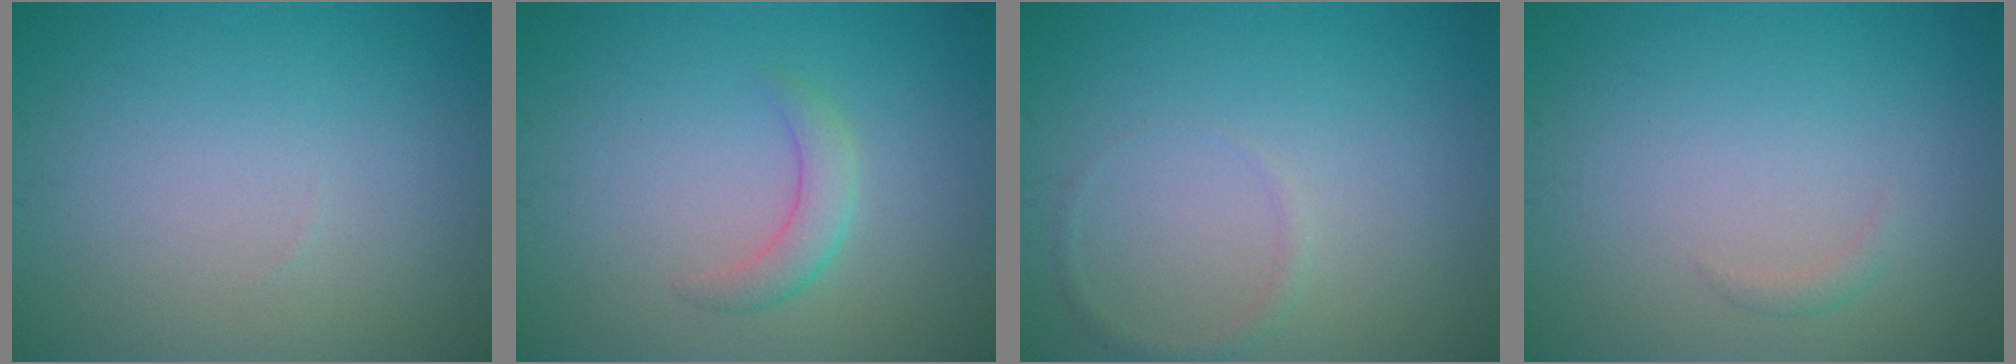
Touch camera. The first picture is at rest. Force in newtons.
{"total": 2.2, "press": 2.2, "slide": 0.2}
{"total": 0.8, "press": 0.8, "slide": 0.0}
{"total": 0.7, "press": 0.7, "slide": 0.1}